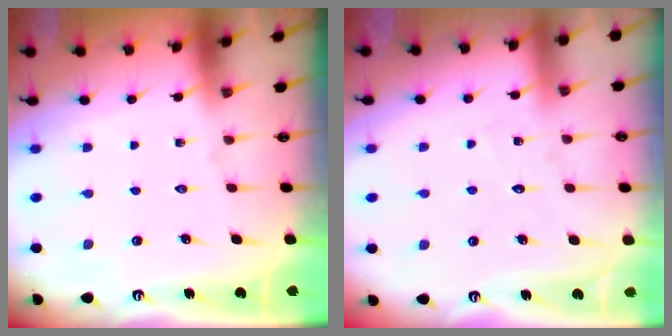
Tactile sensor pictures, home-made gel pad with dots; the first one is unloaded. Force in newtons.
{"total": 3.5, "press": 3.5, "slide": 0.4}